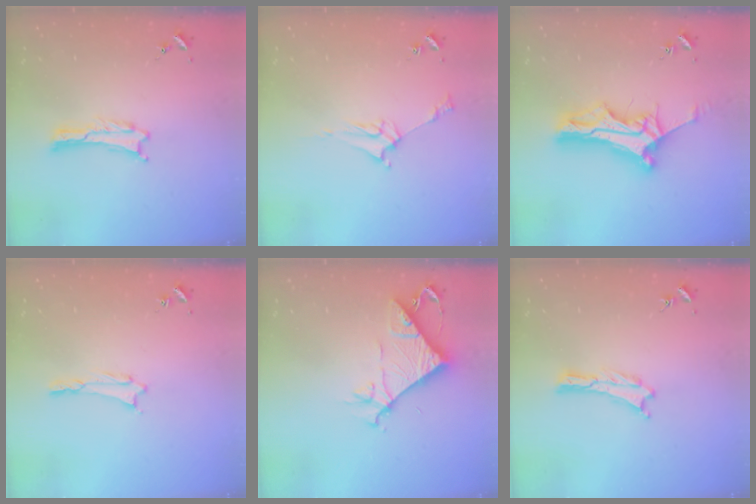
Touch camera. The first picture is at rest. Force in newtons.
{"total": 4.3, "press": 4.3, "slide": 0.5}
{"total": 11.0, "press": 11.0, "slide": 0.8}
{"total": 0.8, "press": 0.8, "slide": 0.1}
{"total": 7.6, "press": 7.6, "slide": 0.6}
{"total": 0.0}